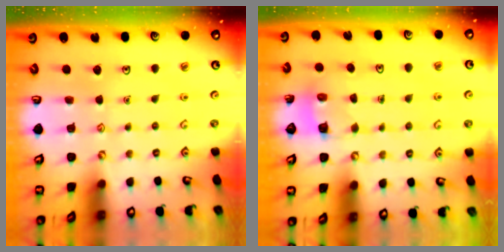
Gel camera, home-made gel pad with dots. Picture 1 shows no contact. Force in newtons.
{"total": 2.8, "press": 2.8, "slide": 0.2}